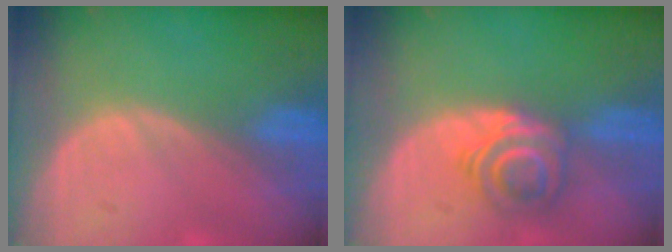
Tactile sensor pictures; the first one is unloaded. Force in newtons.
{"total": 6.2, "press": 5.3, "slide": 3.3}